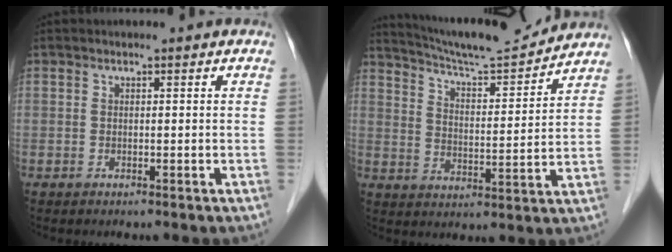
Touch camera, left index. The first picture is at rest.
{"total": 14.1, "force": [13.5, 0.2, 4.0], "torque": [-0.073, 0.001, 0.212]}